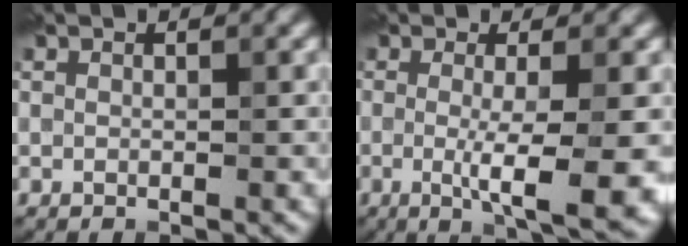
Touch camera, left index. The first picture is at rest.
{"total": 6.8, "force": [-1.1, 1.3, 6.6], "torque": [-0.100, -0.015, -0.014]}